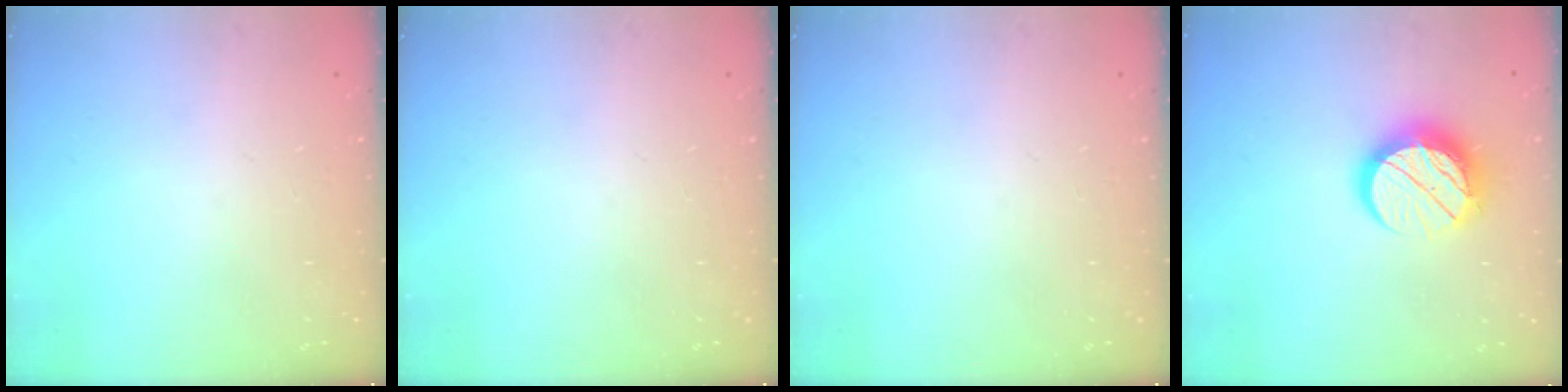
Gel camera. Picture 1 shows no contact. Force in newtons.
{"total": 0.0}
{"total": 0.0}
{"total": 12.3, "press": 12.2, "slide": 1.0}